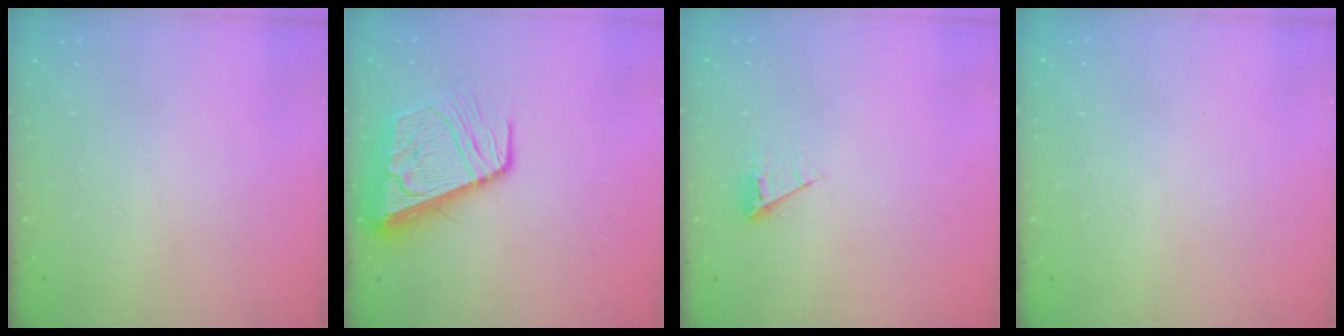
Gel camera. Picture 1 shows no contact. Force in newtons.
{"total": 12.7, "press": 12.7, "slide": 1.5}
{"total": 4.7, "press": 4.7, "slide": 0.5}
{"total": 0.0}